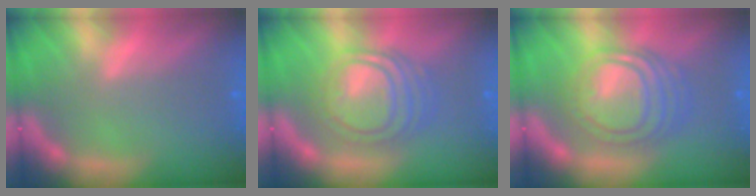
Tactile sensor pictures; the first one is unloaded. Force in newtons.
{"total": 8.1}
{"total": 9.0}